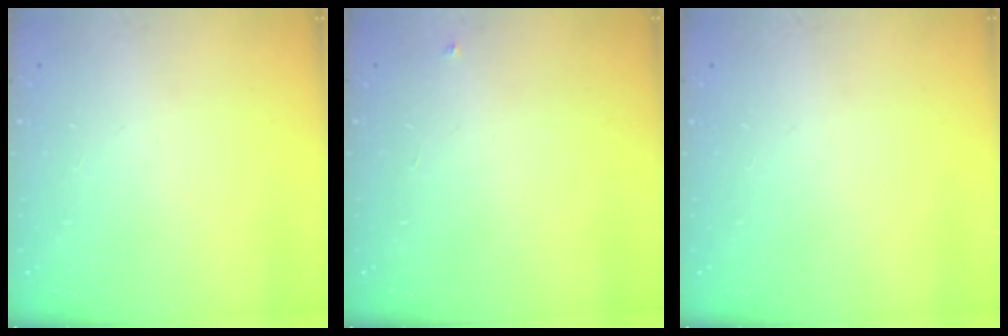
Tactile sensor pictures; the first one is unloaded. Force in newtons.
{"total": 2.7, "press": 2.7, "slide": 0.4}
{"total": 0.0}